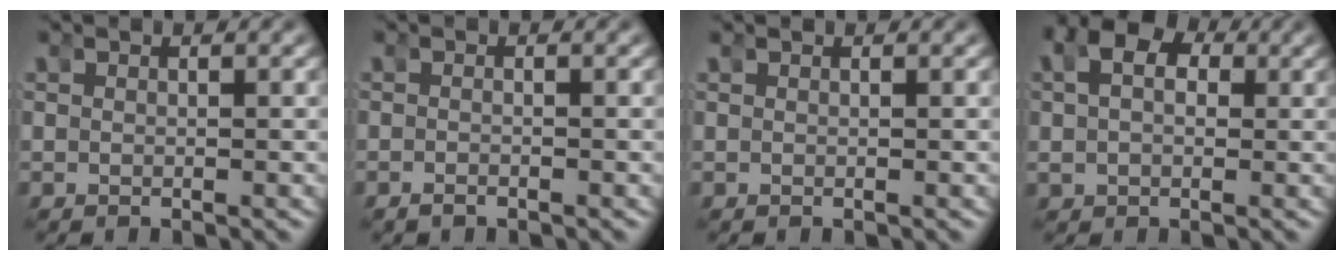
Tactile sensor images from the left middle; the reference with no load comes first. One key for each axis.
{"total": 0.9, "fx": -0.8, "fy": 0.3, "fz": 0.2, "tx": -0.012, "ty": -0.002, "tz": -0.017}
{"total": 0.0}
{"total": 5.7, "fx": 1.9, "fy": 4.0, "fz": 3.5, "tx": -0.059, "ty": 0.012, "tz": 0.018}